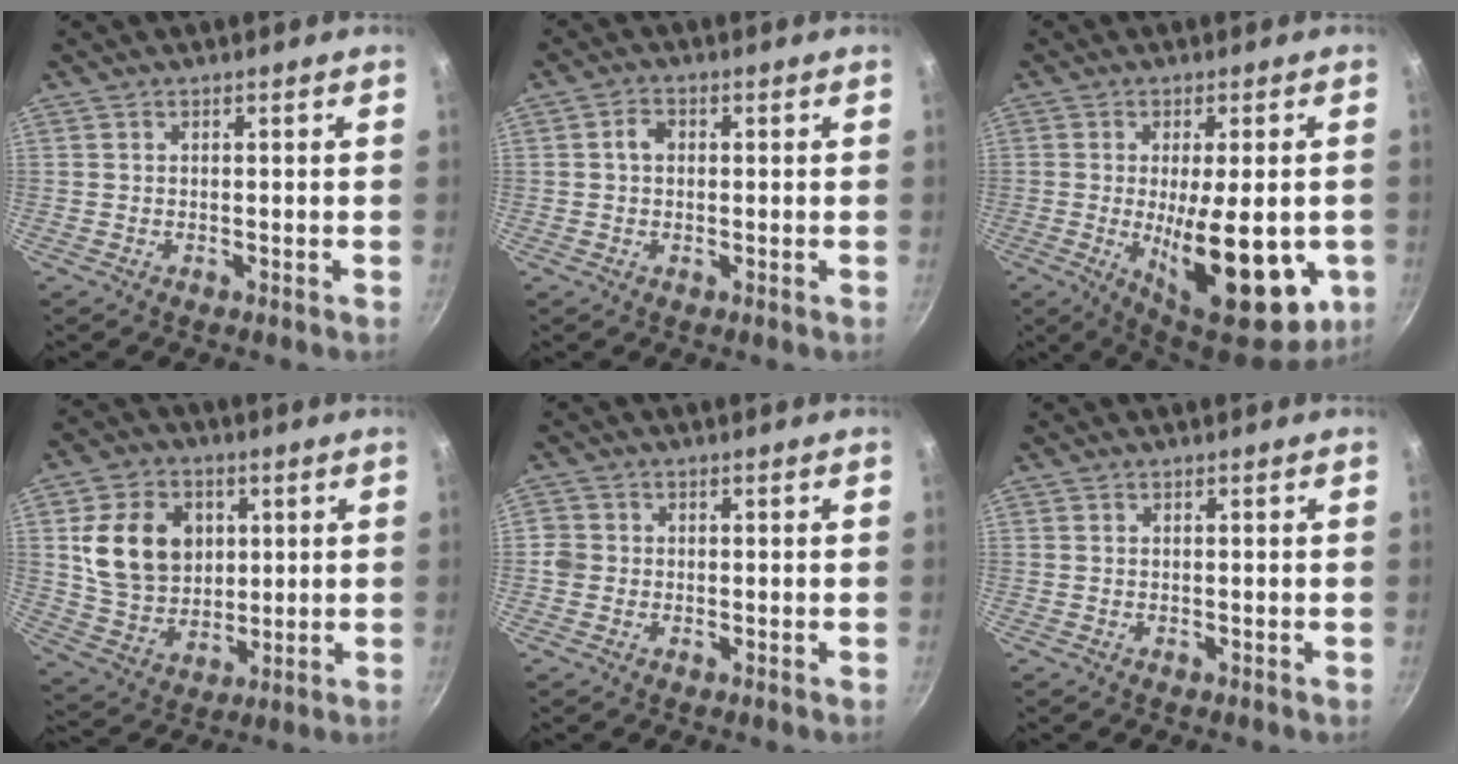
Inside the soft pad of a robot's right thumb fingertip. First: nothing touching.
{"total": 2.9, "force": [0.3, 2.2, 1.9], "torque": [-0.030, 0.009, 0.002]}
{"total": 19.5, "force": [-4.1, 7.6, 17.5], "torque": [-0.225, -0.023, -0.033]}
{"total": 16.0, "force": [3.5, 12.8, 9.1], "torque": [-0.127, -0.005, 0.072]}
{"total": 2.7, "force": [-0.2, 2.5, 0.8], "torque": [-0.003, 0.006, -0.008]}
{"total": 0.0}